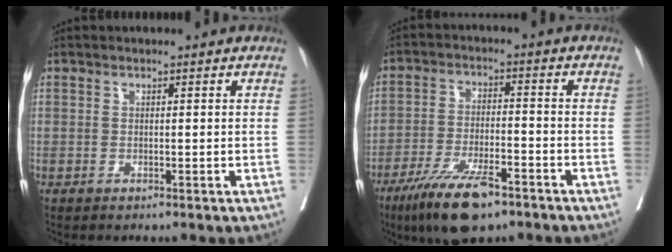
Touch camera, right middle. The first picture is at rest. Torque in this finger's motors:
{"motor_torque": [1.19, -0.95, 0.38, 0.09]}